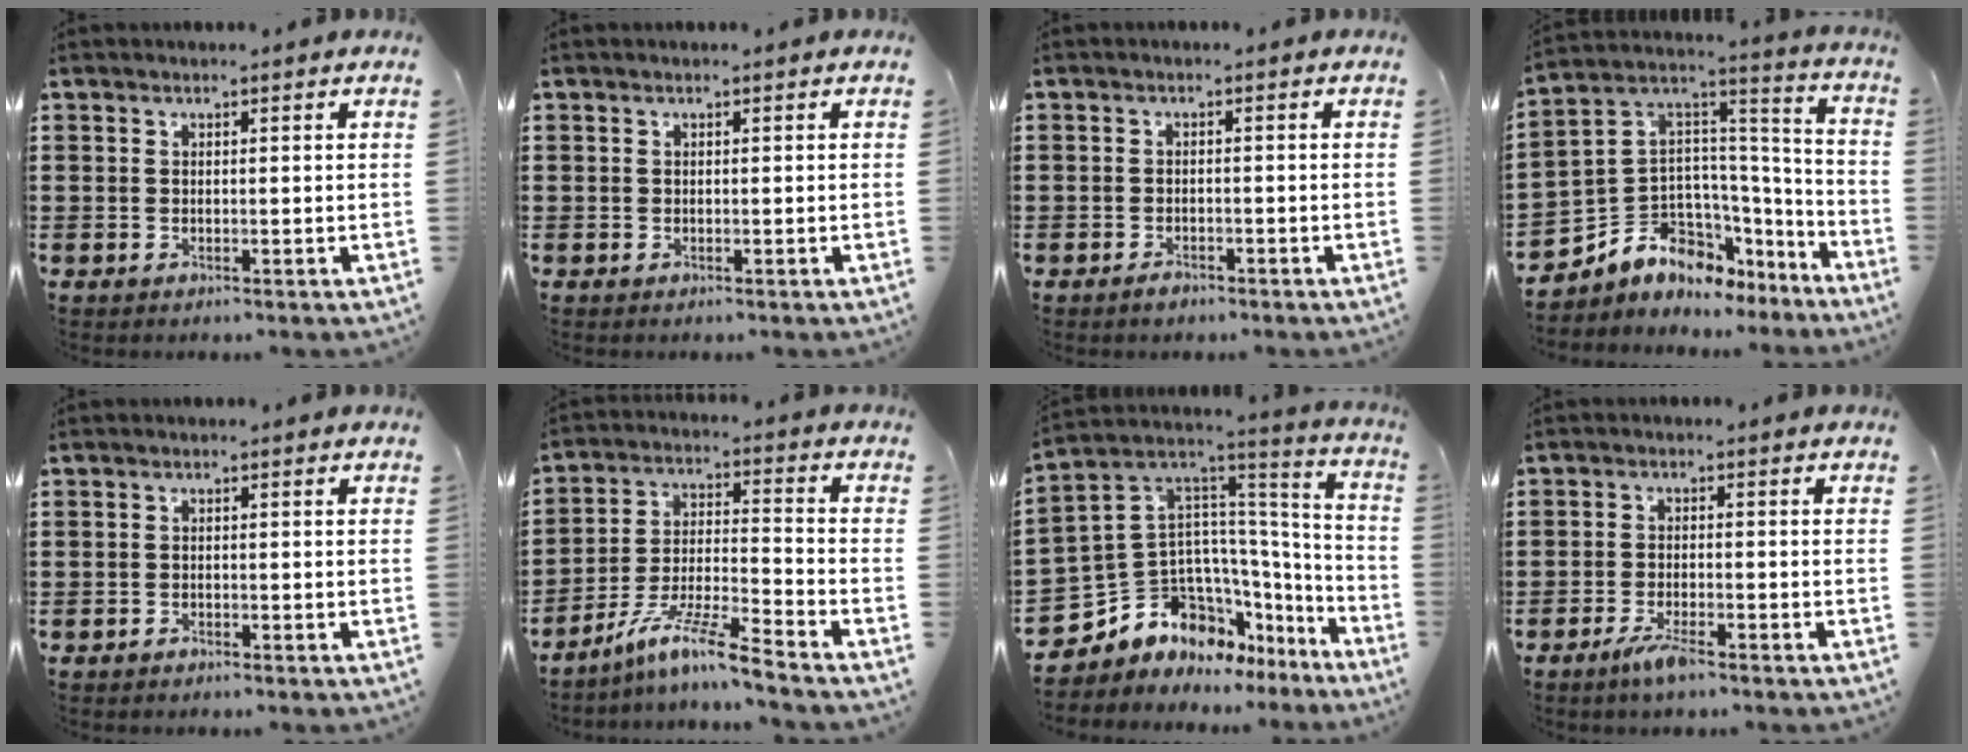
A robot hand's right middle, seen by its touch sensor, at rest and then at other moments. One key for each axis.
{"total": 0.0}
{"total": 1.4, "fx": -1.2, "fy": 0.7, "fz": 0.3, "tx": -0.008, "ty": 0.001, "tz": -0.025}
{"total": 6.2, "fx": -3.4, "fy": 5.1, "fz": 0.5, "tx": -0.050, "ty": -0.024, "tz": -0.065}
{"total": 0.9, "fx": -0.8, "fy": 0.3, "fz": 0.1, "tx": -0.003, "ty": 0.002, "tz": -0.018}
{"total": 10.0, "fx": -8.0, "fy": 0.3, "fz": 6.0, "tx": -0.122, "ty": -0.002, "tz": -0.159}
{"total": 9.6, "fx": -5.1, "fy": 7.3, "fz": 3.6, "tx": -0.123, "ty": -0.025, "tz": -0.103}
{"total": 3.4, "fx": -2.3, "fy": 0.3, "fz": 2.4, "tx": -0.051, "ty": -0.003, "tz": -0.044}